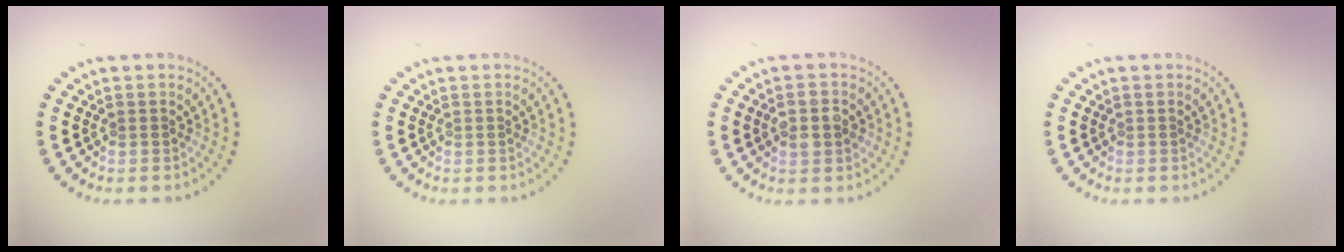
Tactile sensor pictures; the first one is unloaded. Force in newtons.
{"total": 0.0}
{"total": 2.9, "press": 2.9, "slide": 0.2}
{"total": 0.0}